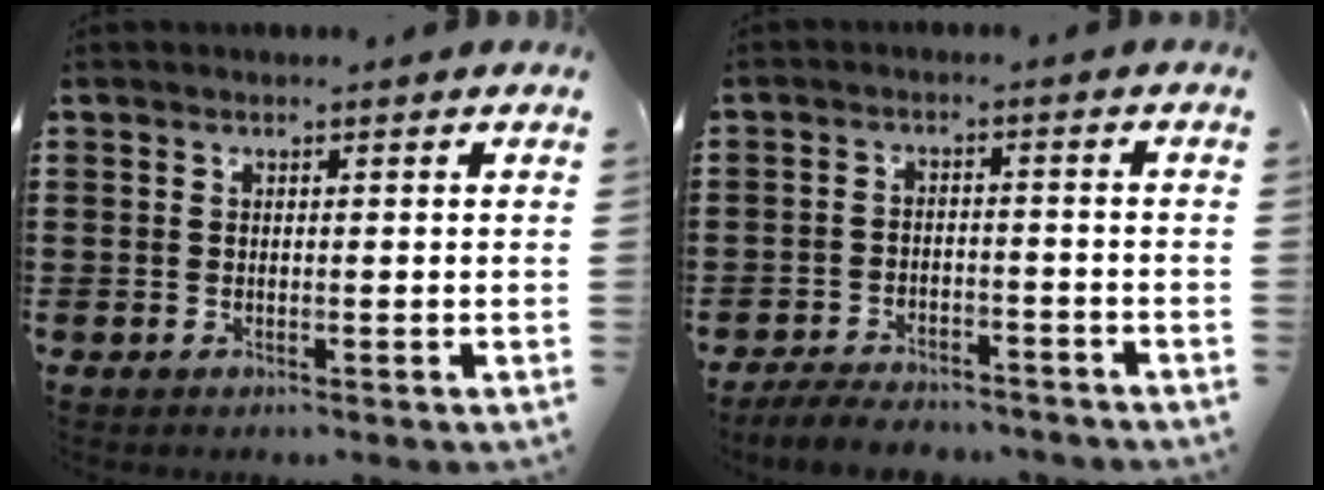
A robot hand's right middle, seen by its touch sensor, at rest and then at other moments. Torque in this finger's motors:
{"motor_torque": [2.02, -0.11, 0.10, 0.03]}